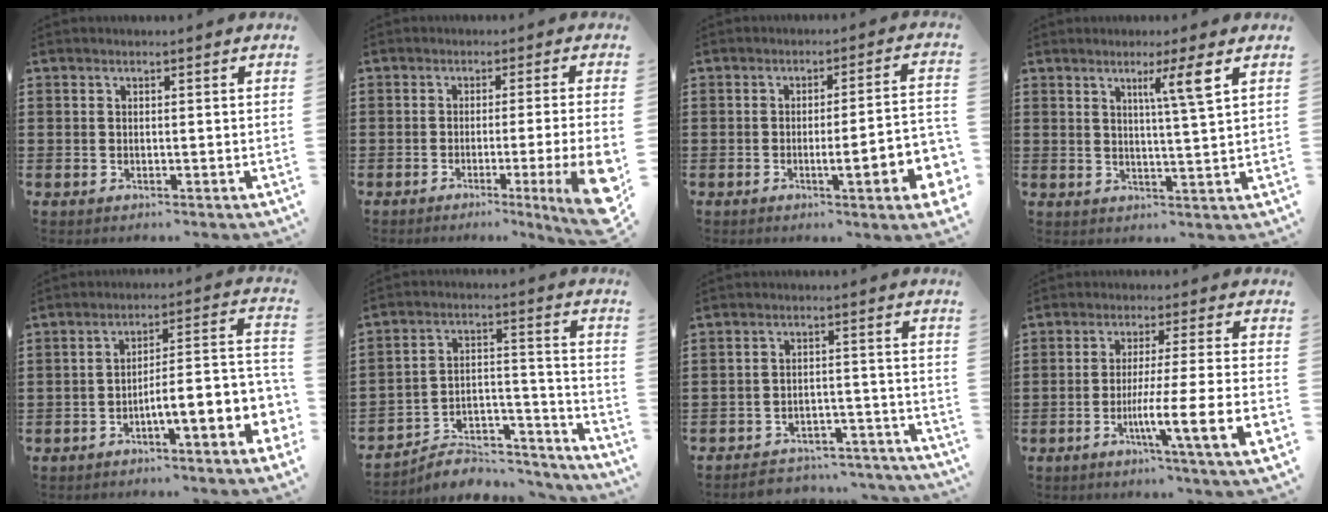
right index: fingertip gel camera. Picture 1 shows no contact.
{"total": 7.8, "force": [-2.8, -0.4, 7.3], "torque": [-0.111, -0.030, -0.052]}
{"total": 7.8, "force": [-3.0, 0.7, 7.1], "torque": [-0.108, -0.015, -0.055]}
{"total": 5.2, "force": [2.4, -0.6, 4.6], "torque": [-0.087, -0.006, 0.034]}
{"total": 6.4, "force": [-3.2, 0.6, 5.5], "torque": [-0.088, -0.032, -0.066]}
{"total": 6.3, "force": [-5.6, 2.3, 1.6], "torque": [-0.023, 0.014, -0.108]}
{"total": 4.1, "force": [-4.0, 0.8, 0.4], "torque": [-0.012, 0.007, -0.085]}
{"total": 9.2, "force": [-3.9, -0.8, 8.3], "torque": [-0.144, -0.016, -0.072]}